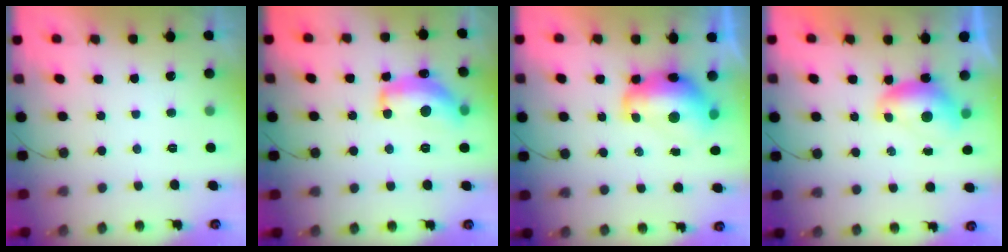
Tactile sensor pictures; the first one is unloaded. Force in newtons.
{"total": 13.9, "press": 13.8, "slide": 0.7}
{"total": 11.4, "press": 11.3, "slide": 1.3}
{"total": 7.3, "press": 7.2, "slide": 1.0}